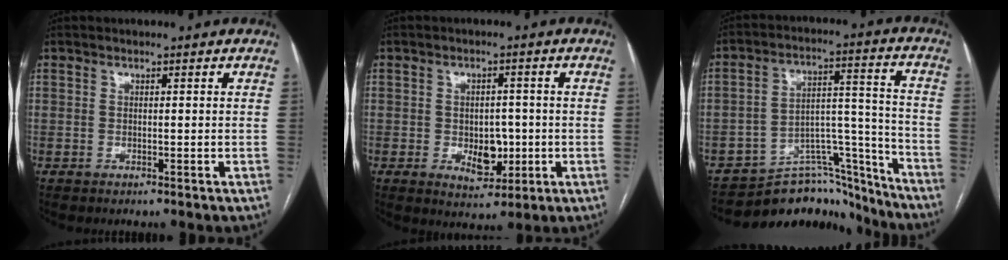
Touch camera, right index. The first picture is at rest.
{"total": 5.6, "force": [-1.1, 3.4, 4.3], "torque": [-0.059, 0.002, -0.006]}
{"total": 15.0, "force": [-14.0, 5.0, 2.0], "torque": [-0.003, 0.074, -0.207]}